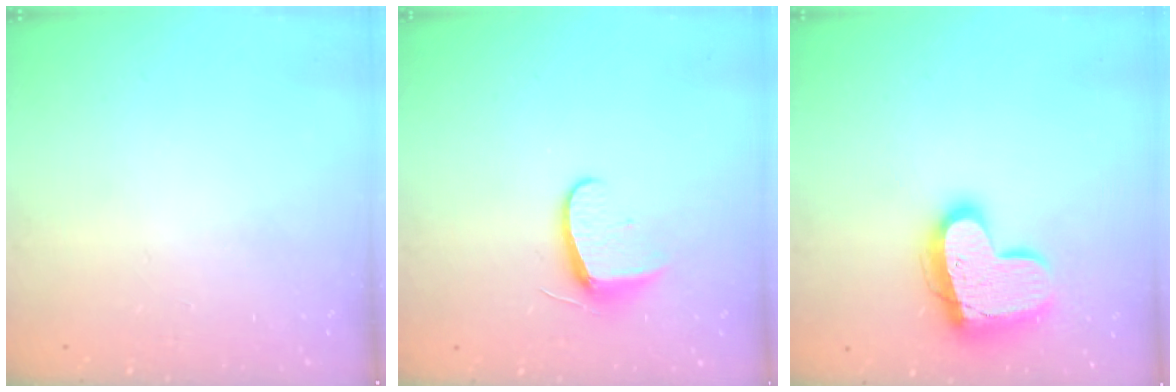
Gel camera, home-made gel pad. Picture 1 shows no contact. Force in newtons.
{"total": 7.8, "press": 7.7, "slide": 0.4}
{"total": 16.8, "press": 16.7, "slide": 1.5}